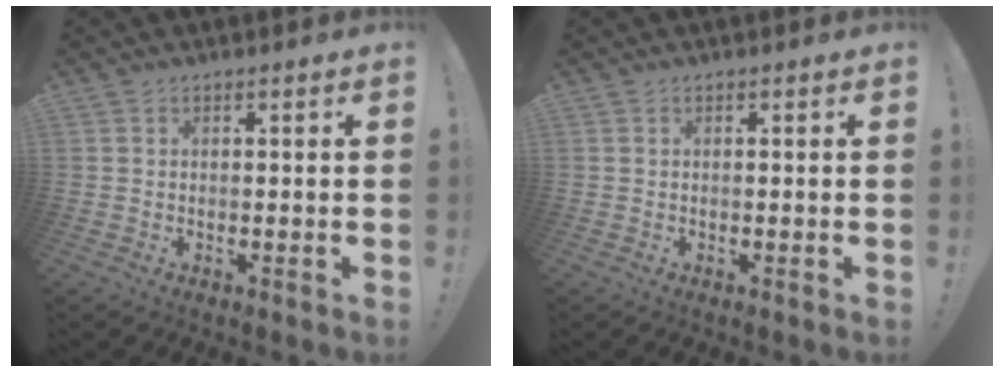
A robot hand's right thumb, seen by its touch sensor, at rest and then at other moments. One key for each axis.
{"total": 0.0}